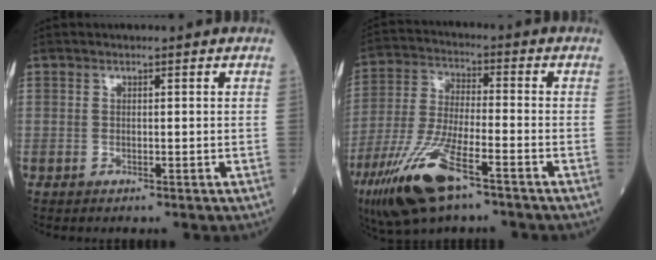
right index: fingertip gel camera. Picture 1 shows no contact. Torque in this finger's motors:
{"motor_torque": [1.36, -0.78, 0.63, 0.21]}